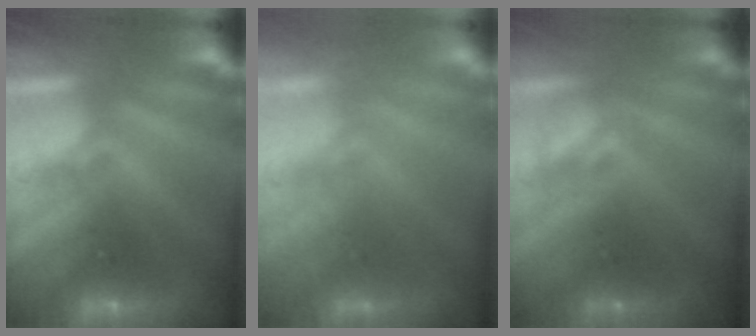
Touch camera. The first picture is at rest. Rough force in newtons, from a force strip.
{"total": 1.7}
{"total": 2.4}